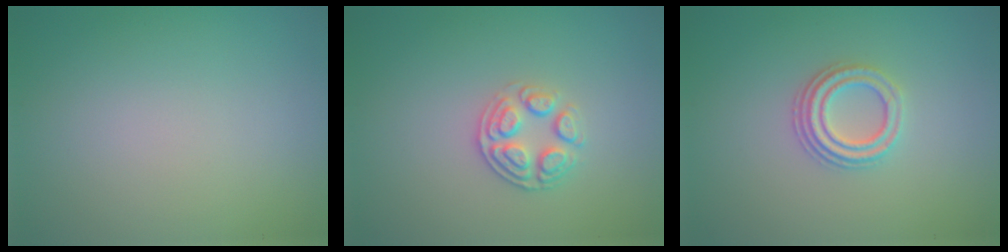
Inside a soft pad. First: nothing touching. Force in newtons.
{"total": 2.6, "press": 2.4, "slide": 1.1}
{"total": 3.0, "press": 2.5, "slide": 1.7}